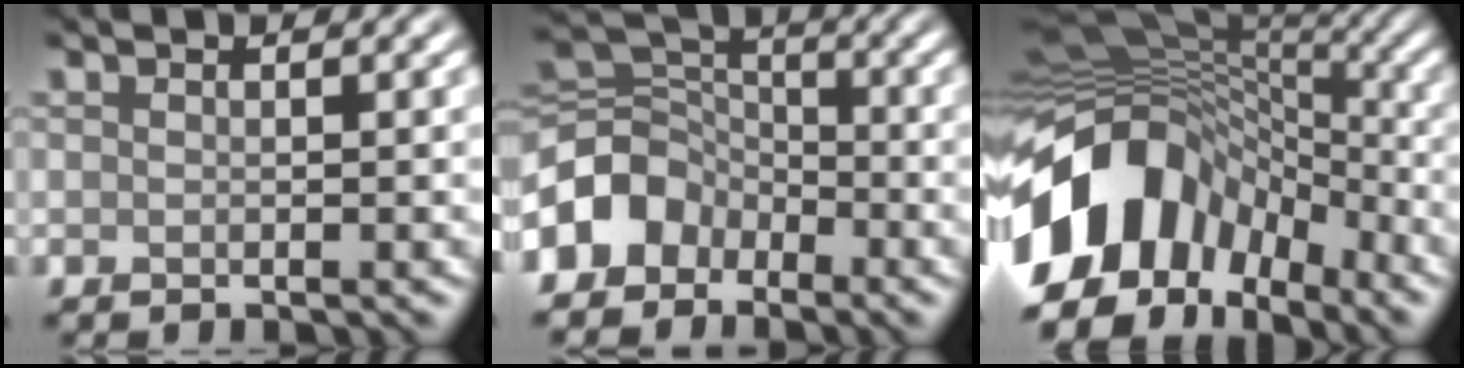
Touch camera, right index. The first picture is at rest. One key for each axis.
{"total": 5.6, "fx": -3.1, "fy": 4.1, "fz": 2.1, "tx": -0.036, "ty": 0.008, "tz": -0.074}
{"total": 13.1, "fx": -5.1, "fy": 9.1, "fz": 8.0, "tx": -0.160, "ty": 0.015, "tz": -0.105}